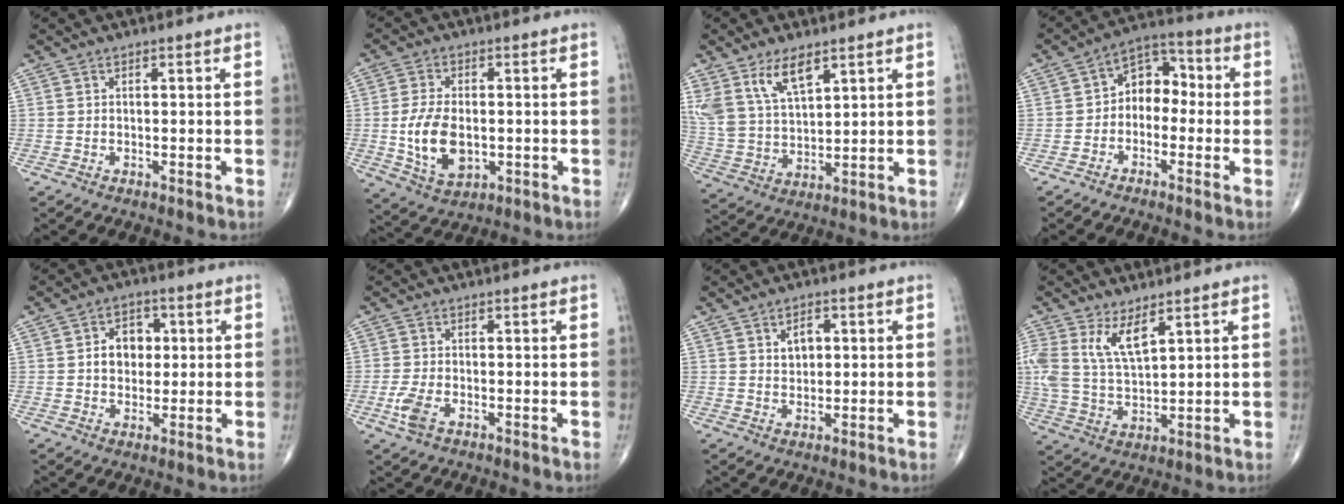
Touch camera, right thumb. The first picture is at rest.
{"total": 10.2, "force": [-1.2, 6.0, 8.1], "torque": [-0.147, -0.007, -0.014]}
{"total": 10.8, "force": [6.4, 4.9, 7.1], "torque": [-0.131, -0.023, 0.138]}
{"total": 7.9, "force": [-1.0, 5.8, 5.3], "torque": [-0.048, 0.040, -0.036]}
{"total": 6.6, "force": [0.7, 5.1, 4.1], "torque": [-0.033, 0.008, 0.008]}
{"total": 3.6, "force": [-1.4, 1.8, 2.9], "torque": [-0.073, 0.000, -0.027]}
{"total": 3.6, "force": [1.1, 2.5, 2.4], "torque": [-0.022, -0.005, 0.018]}
{"total": 9.1, "force": [4.8, 3.6, 6.8], "torque": [-0.142, -0.020, 0.104]}